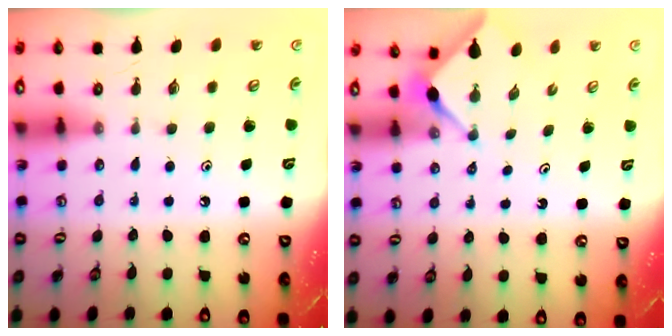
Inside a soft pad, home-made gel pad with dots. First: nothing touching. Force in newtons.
{"total": 2.8, "press": 2.8, "slide": 0.4}